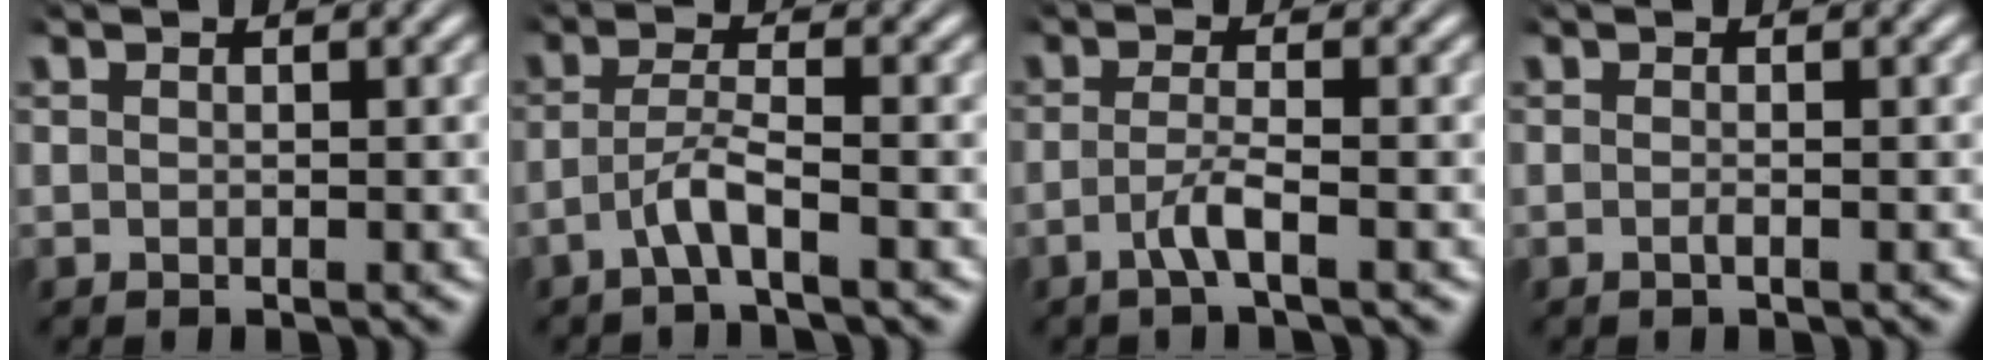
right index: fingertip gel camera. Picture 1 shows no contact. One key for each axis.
{"total": 2.8, "fx": -2.0, "fy": 0.1, "fz": 2.0, "tx": -0.041, "ty": -0.006, "tz": -0.034}
{"total": 2.3, "fx": -1.4, "fy": -0.2, "fz": 1.8, "tx": -0.040, "ty": -0.014, "tz": -0.021}
{"total": 0.5, "fx": -0.4, "fy": 0.1, "fz": 0.3, "tx": -0.008, "ty": 0.000, "tz": -0.010}